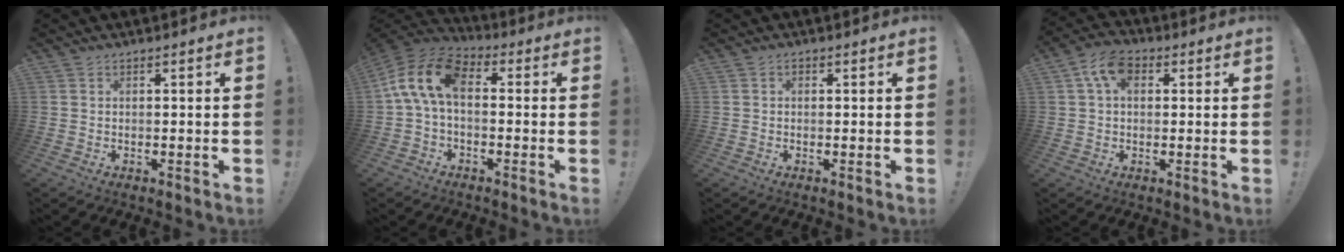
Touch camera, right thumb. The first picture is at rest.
{"total": 12.6, "force": [1.9, 6.6, 10.6], "torque": [-0.212, 0.014, 0.037]}
{"total": 0.6, "force": [-0.3, 0.5, 0.3], "torque": [-0.005, 0.003, -0.005]}
{"total": 7.8, "force": [2.7, 4.7, 5.6], "torque": [-0.095, 0.004, 0.053]}